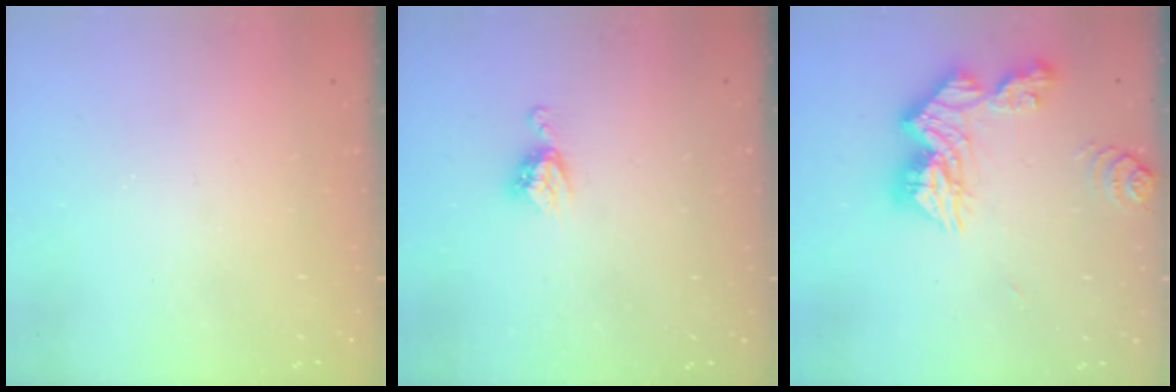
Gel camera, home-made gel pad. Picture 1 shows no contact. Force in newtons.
{"total": 5.7, "press": 5.7, "slide": 0.5}
{"total": 14.2, "press": 14.1, "slide": 1.4}